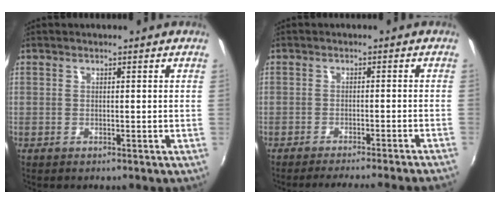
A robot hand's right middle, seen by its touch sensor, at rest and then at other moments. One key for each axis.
{"total": 10.1, "fx": -9.1, "fy": -1.5, "fz": 4.0, "tx": -0.071, "ty": -0.015, "tz": -0.122}